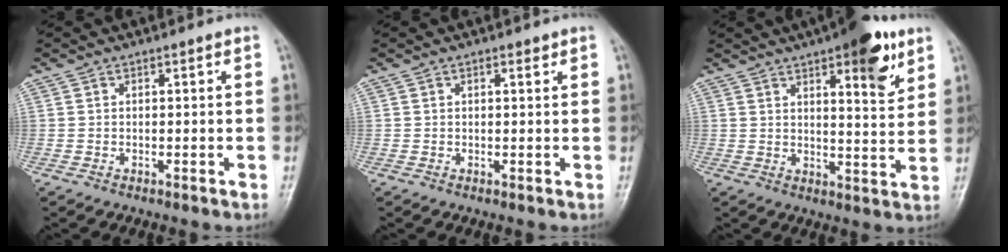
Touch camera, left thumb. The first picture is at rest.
{"total": 1.0, "force": [0.6, 0.4, 0.7], "torque": [-0.008, 0.000, 0.007]}
{"total": 12.2, "force": [6.9, 3.6, 9.4], "torque": [-0.102, -0.032, 0.091]}